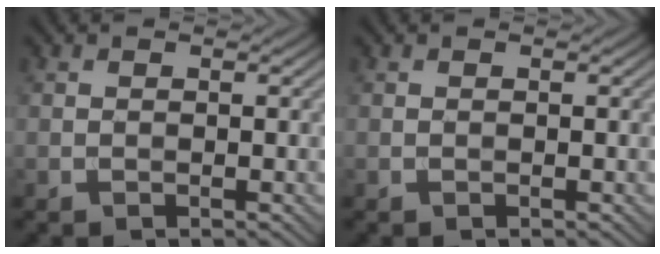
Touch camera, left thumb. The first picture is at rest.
{"total": 0.0}